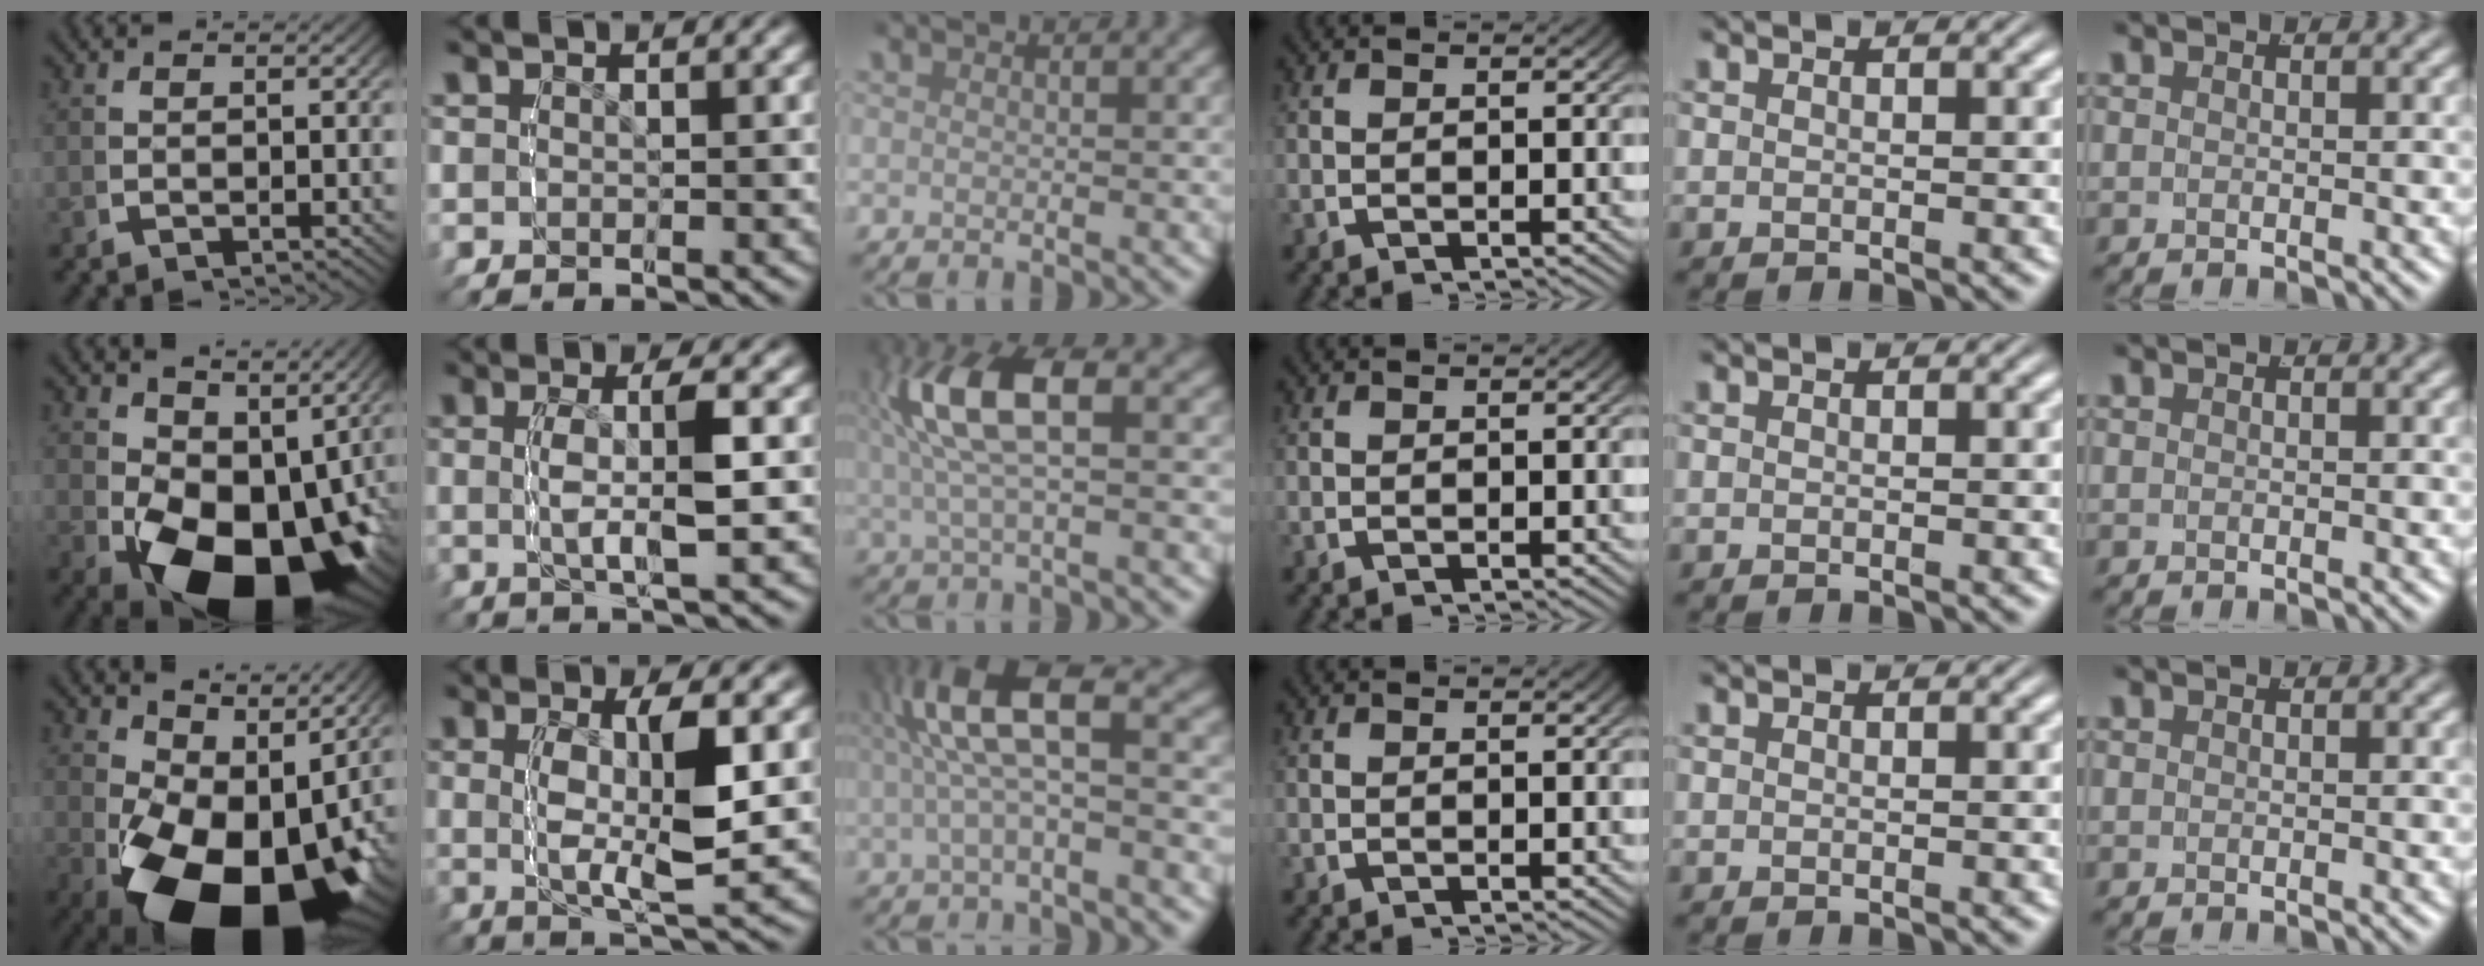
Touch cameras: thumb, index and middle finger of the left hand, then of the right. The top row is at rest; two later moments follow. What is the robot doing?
{"motion": "lift_and_place", "object": "legos"}